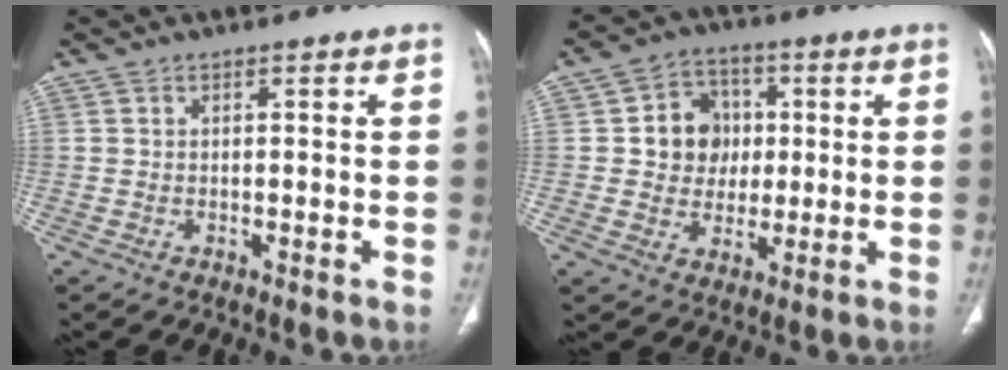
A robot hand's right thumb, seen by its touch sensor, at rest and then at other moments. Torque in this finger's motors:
{"motor_torque": [0.58, 0.71, 0.44, 0.03, 0.02]}